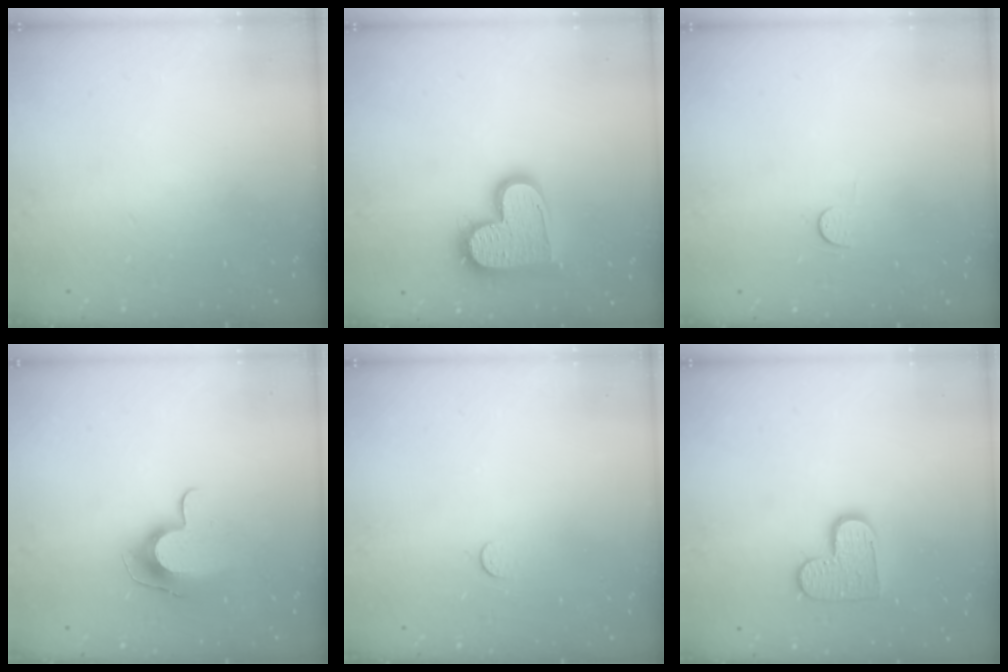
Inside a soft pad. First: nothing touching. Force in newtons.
{"total": 16.0, "press": 16.0, "slide": 1.0}
{"total": 2.8, "press": 2.8, "slide": 0.4}
{"total": 10.5, "press": 10.5, "slide": 0.1}
{"total": 3.0, "press": 3.0, "slide": 0.3}
{"total": 10.0, "press": 10.0, "slide": 0.6}